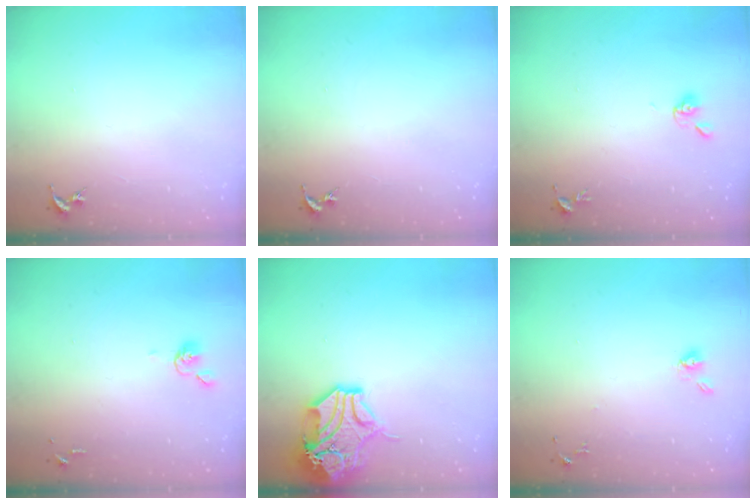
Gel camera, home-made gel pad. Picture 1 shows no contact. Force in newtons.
{"total": 0.0}
{"total": 5.6, "press": 5.6, "slide": 1.0}
{"total": 4.6, "press": 4.5, "slide": 0.5}
{"total": 15.9, "press": 15.7, "slide": 2.2}
{"total": 6.5, "press": 6.4, "slide": 1.5}